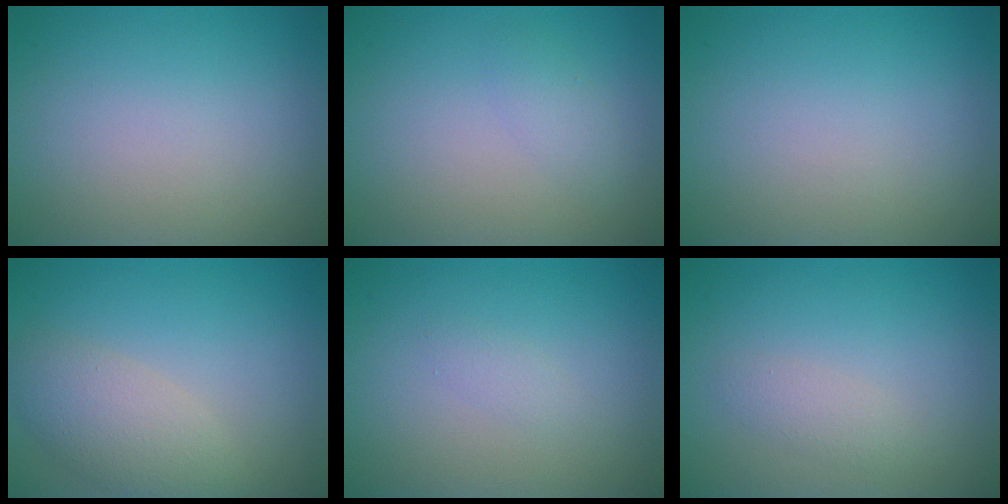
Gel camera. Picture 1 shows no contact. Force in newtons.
{"total": 1.3, "press": 1.3, "slide": 0.0}
{"total": 0.0}
{"total": 3.9, "press": 3.9, "slide": 0.1}
{"total": 0.8, "press": 0.8, "slide": 0.1}
{"total": 1.4, "press": 1.4, "slide": 0.1}